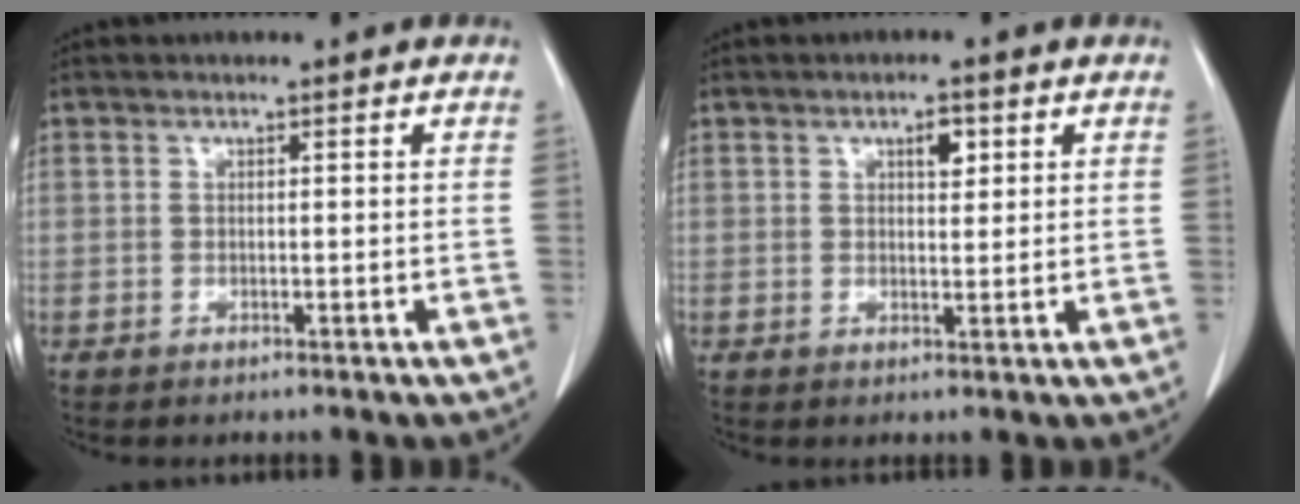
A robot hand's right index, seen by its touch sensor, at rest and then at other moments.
{"total": 2.6, "force": [1.1, 1.1, 2.0], "torque": [-0.032, -0.001, 0.018]}